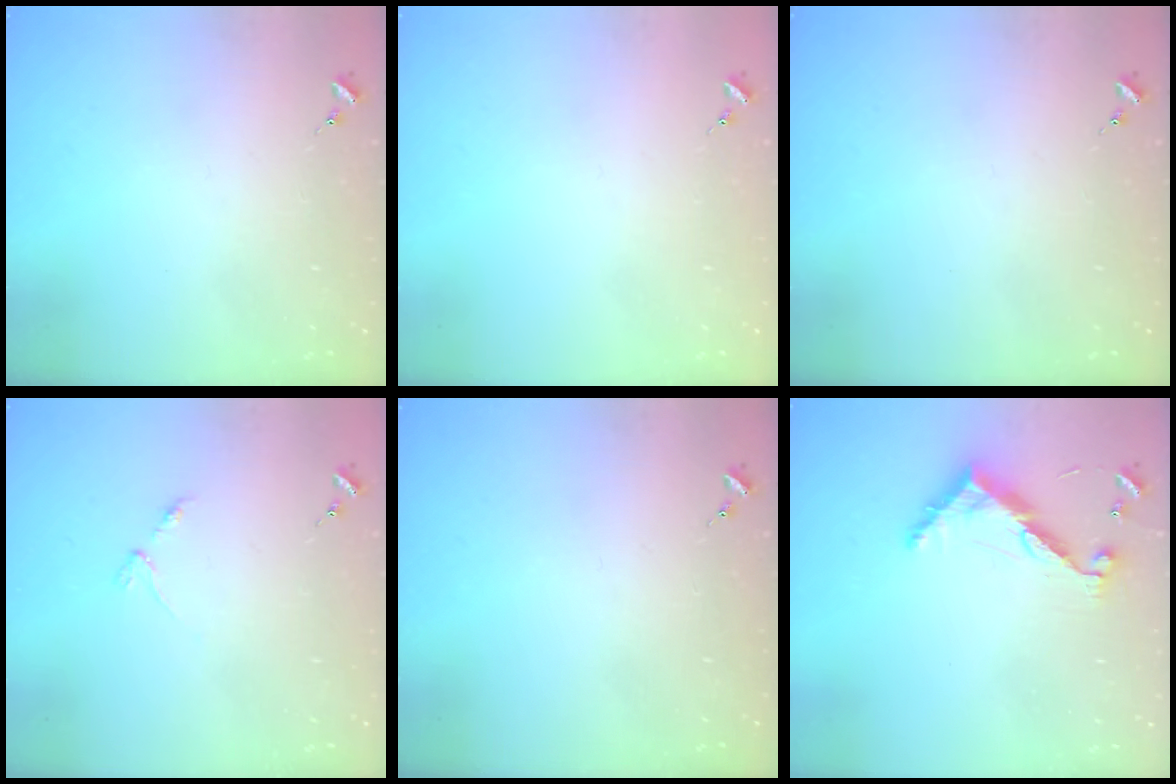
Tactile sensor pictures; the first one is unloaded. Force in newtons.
{"total": 0.0}
{"total": 0.0}
{"total": 3.2, "press": 3.1, "slide": 0.5}
{"total": 0.0}
{"total": 9.0, "press": 9.0, "slide": 0.5}